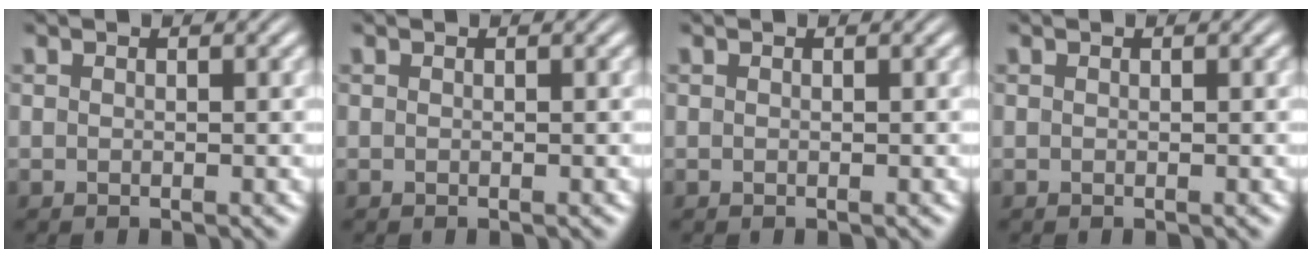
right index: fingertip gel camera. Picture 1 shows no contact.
{"total": 0.0}
{"total": 0.0}
{"total": 0.0}